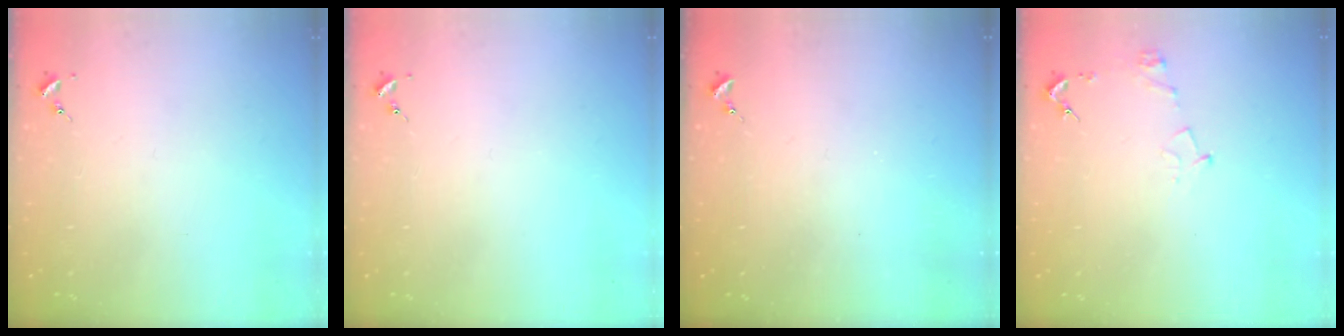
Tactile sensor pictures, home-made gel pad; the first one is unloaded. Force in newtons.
{"total": 0.0}
{"total": 0.0}
{"total": 6.2, "press": 6.2, "slide": 0.7}